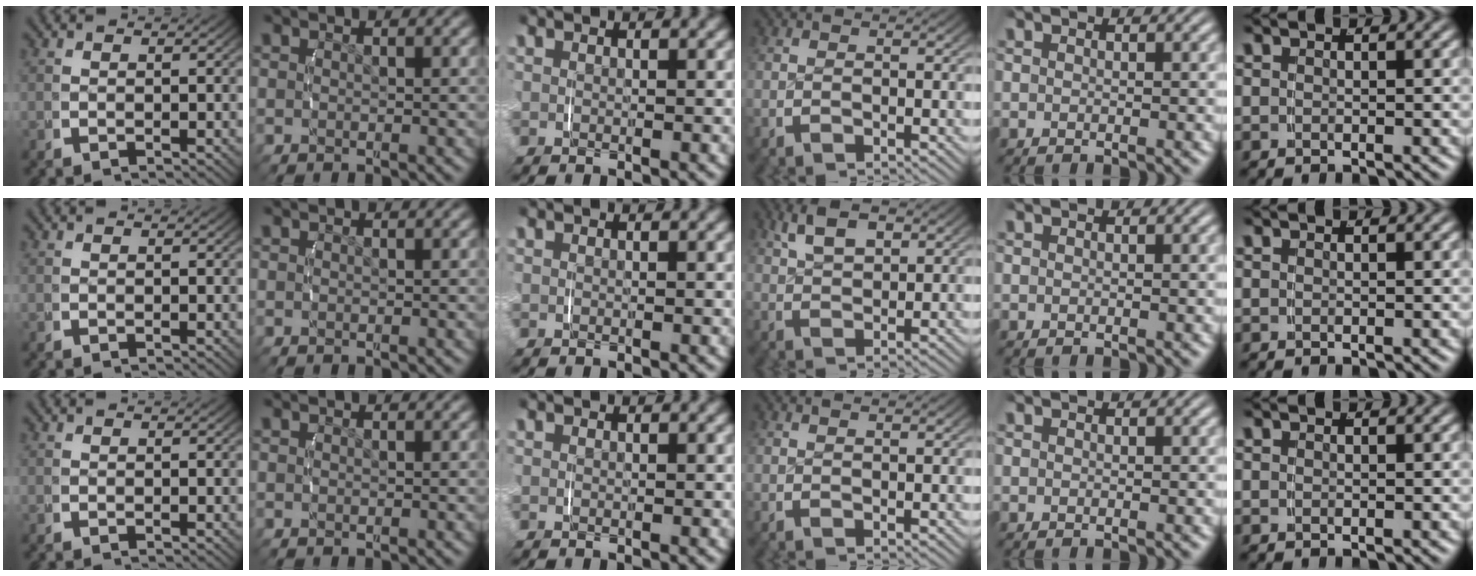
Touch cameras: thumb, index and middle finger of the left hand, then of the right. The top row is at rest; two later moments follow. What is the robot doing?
{"motion": "lift_and_place", "object": "string"}